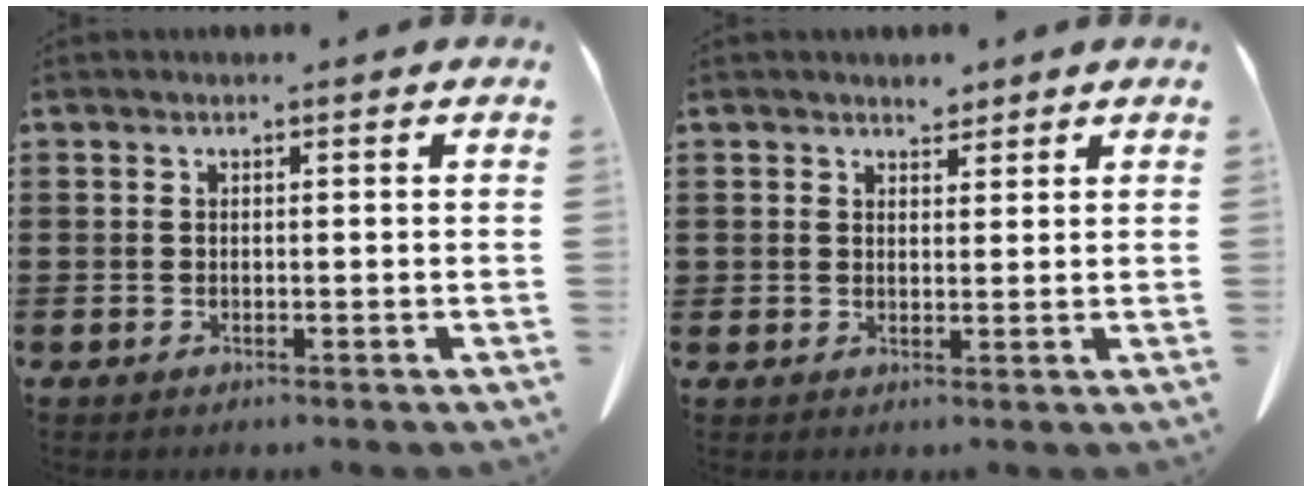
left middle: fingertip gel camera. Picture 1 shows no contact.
{"total": 2.5, "force": [2.1, 1.4, 0.1], "torque": [-0.003, 0.003, 0.039]}